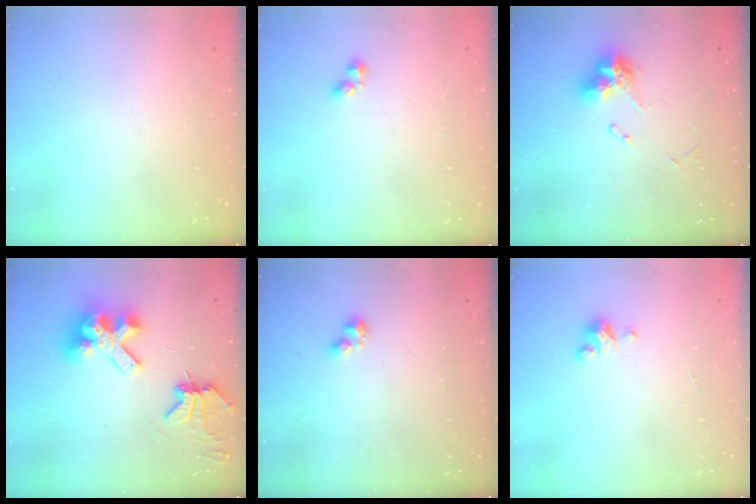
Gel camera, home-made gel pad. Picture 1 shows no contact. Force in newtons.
{"total": 3.5, "press": 3.3, "slide": 1.1}
{"total": 9.9, "press": 9.9, "slide": 1.1}
{"total": 9.9, "press": 9.8, "slide": 1.1}
{"total": 2.2, "press": 2.2, "slide": 0.3}
{"total": 3.0, "press": 3.0, "slide": 0.3}